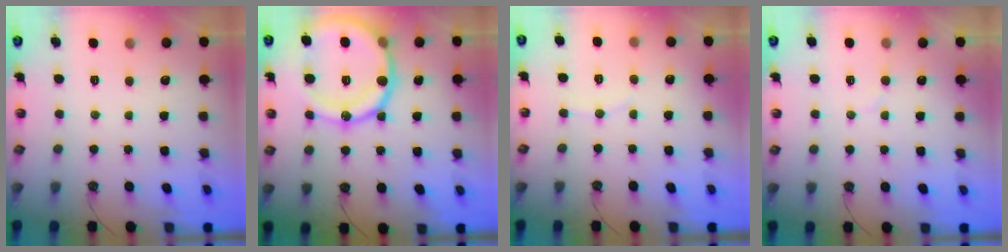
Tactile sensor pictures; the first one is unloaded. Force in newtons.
{"total": 21.5, "press": 21.2, "slide": 3.4}
{"total": 5.3, "press": 5.2, "slide": 1.1}
{"total": 3.6, "press": 3.6, "slide": 0.3}